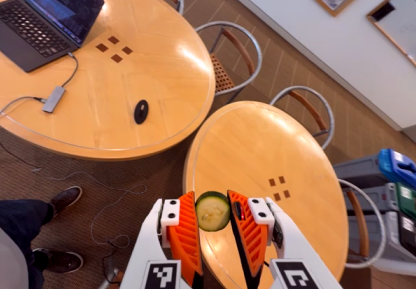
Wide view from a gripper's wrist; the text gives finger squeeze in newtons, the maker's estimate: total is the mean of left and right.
{"total": 7.8, "left": 8.0, "right": 7.6}